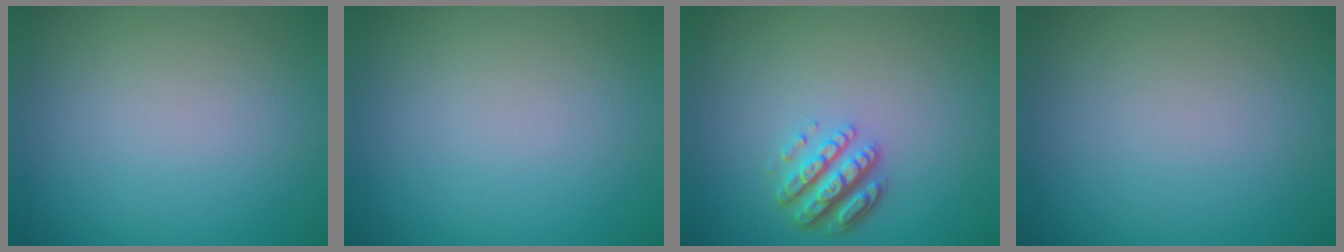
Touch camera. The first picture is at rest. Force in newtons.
{"total": 0.0}
{"total": 3.8, "press": 3.0, "slide": 2.2}
{"total": 0.0}